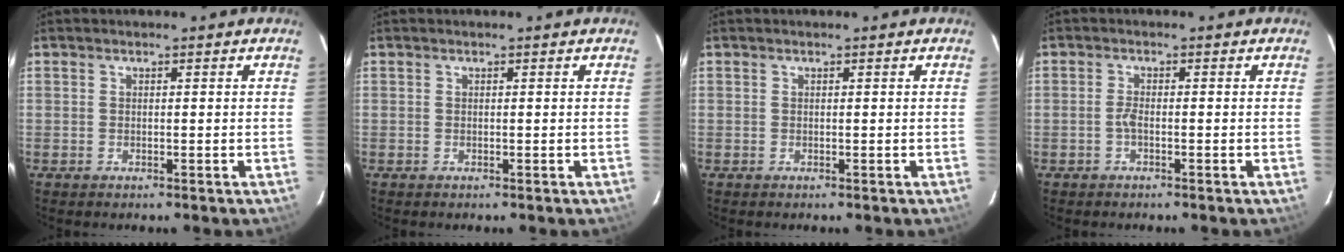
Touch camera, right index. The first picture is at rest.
{"total": 0.0}
{"total": 0.0}
{"total": 1.3, "force": [-0.6, 0.4, 1.1], "torque": [-0.026, 0.003, -0.014]}